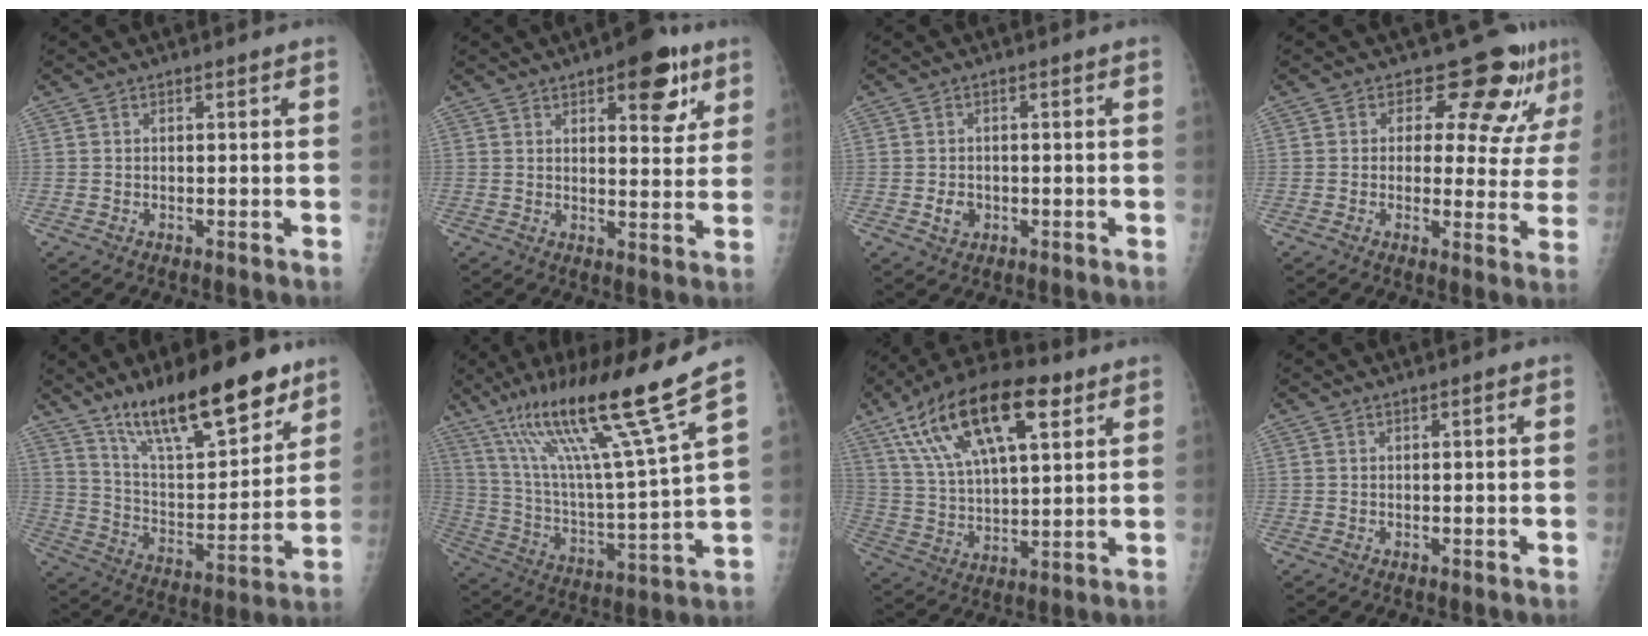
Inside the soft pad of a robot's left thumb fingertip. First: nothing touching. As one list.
[{"total": 10.6, "force": [5.5, 4.5, 7.8], "torque": [-0.069, -0.021, 0.069]}, {"total": 2.8, "force": [-0.7, 2.2, 1.5], "torque": [-0.018, 0.003, -0.008]}, {"total": 9.7, "force": [6.8, 4.8, 5.0], "torque": [-0.027, -0.046, 0.072]}, {"total": 22.3, "force": [15.4, 7.1, 14.5], "torque": [-0.197, -0.073, 0.262]}, {"total": 21.3, "force": [14.2, -0.4, 15.8], "torque": [-0.253, -0.068, 0.255]}, {"total": 22.0, "force": [10.8, 9.3, 16.8], "torque": [-0.289, -0.009, 0.193]}, {"total": 0.8, "force": [0.4, 0.1, 0.7], "torque": [-0.010, 0.000, 0.006]}]